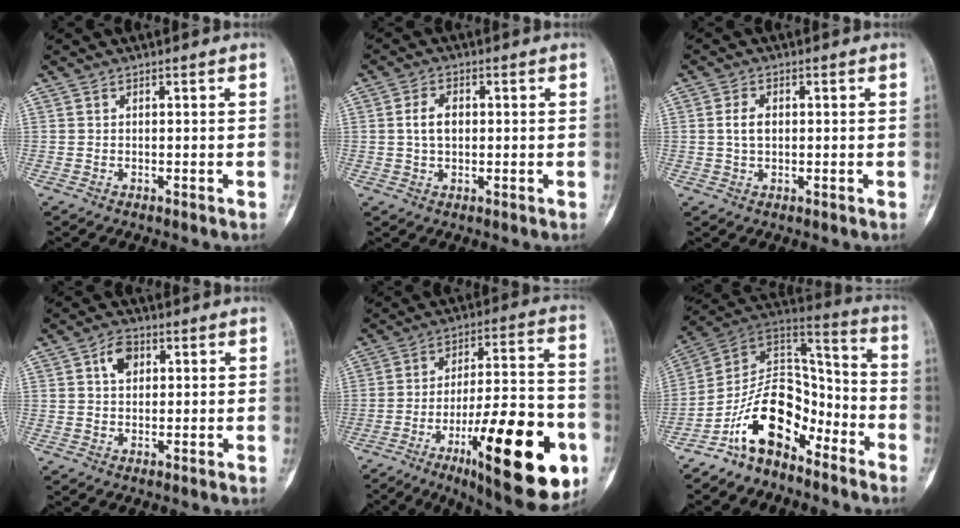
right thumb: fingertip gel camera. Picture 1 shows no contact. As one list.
[{"total": 4.3, "force": [0.4, 2.8, 3.3], "torque": [-0.060, 0.007, 0.005]}, {"total": 3.3, "force": [0.3, 2.1, 2.5], "torque": [-0.047, 0.004, 0.004]}, {"total": 4.7, "force": [1.6, 3.3, 3.0], "torque": [-0.037, 0.003, 0.024]}, {"total": 27.0, "force": [-10.6, 8.0, 23.5], "torque": [-0.309, 0.044, -0.151]}, {"total": 15.6, "force": [-9.1, 8.9, 9.0], "torque": [-0.124, 0.108, -0.173]}]